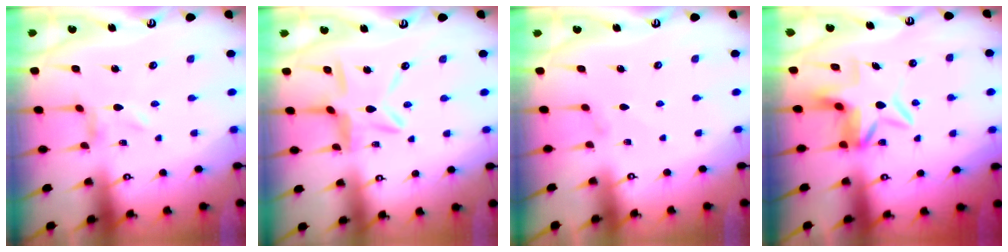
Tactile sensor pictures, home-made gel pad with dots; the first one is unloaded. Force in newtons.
{"total": 9.6, "press": 9.5, "slide": 0.9}
{"total": 0.7, "press": 0.6, "slide": 0.3}
{"total": 6.7, "press": 6.3, "slide": 2.3}